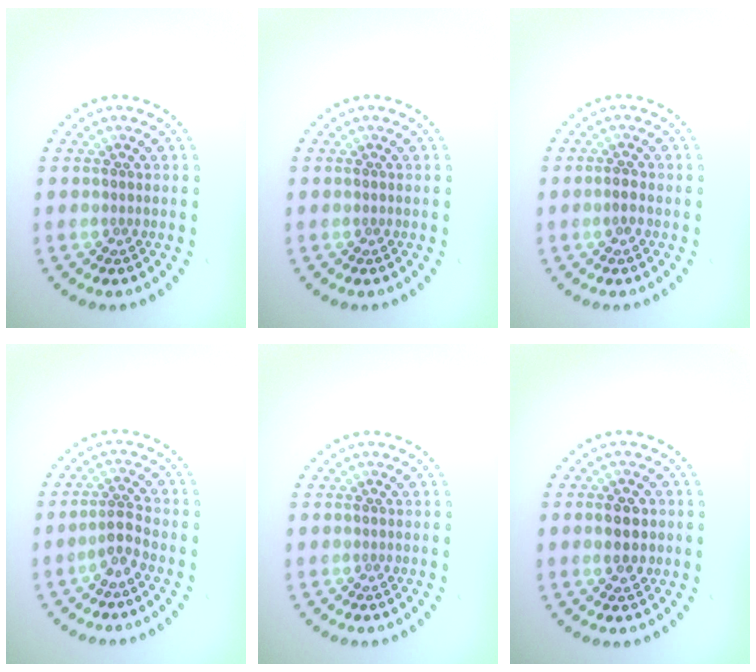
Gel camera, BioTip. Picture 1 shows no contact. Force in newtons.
{"total": 0.0}
{"total": 1.0, "press": 1.0, "slide": 0.3}
{"total": 1.9, "press": 1.4, "slide": 1.3}
{"total": 0.0}
{"total": 3.2, "press": 3.2, "slide": 0.1}